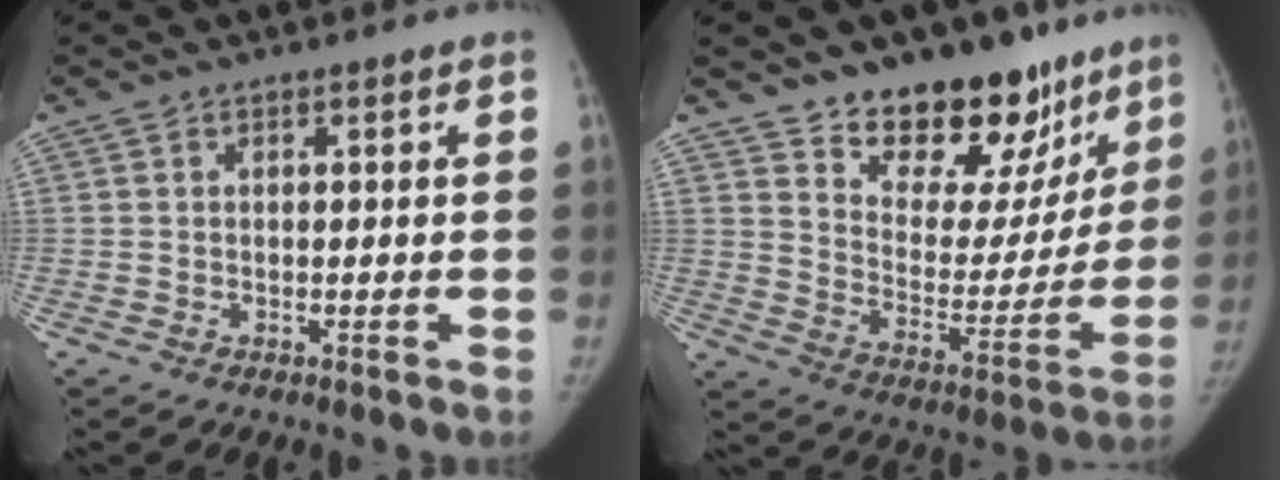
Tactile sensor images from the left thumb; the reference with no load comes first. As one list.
[{"total": 21.7, "force": [15.7, 11.1, 10.0], "torque": [-0.086, -0.102, 0.237]}]